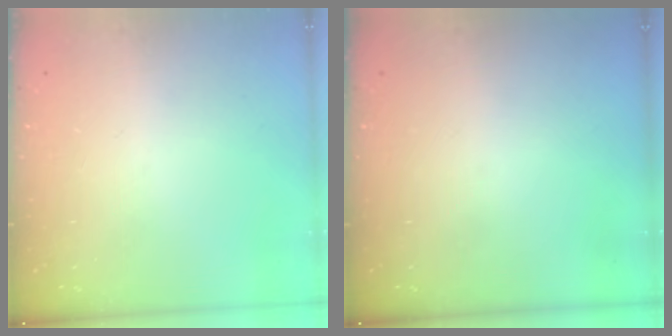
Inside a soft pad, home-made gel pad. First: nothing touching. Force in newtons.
{"total": 0.0}